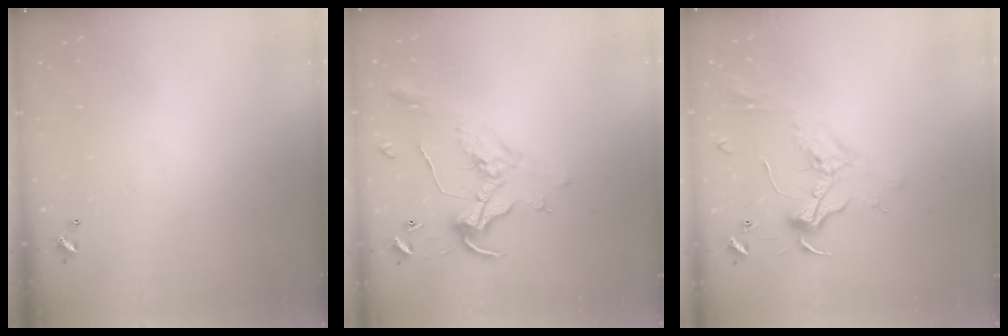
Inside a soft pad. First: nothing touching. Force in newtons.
{"total": 0.8, "press": 0.5, "slide": 0.6}
{"total": 2.4, "press": 2.3, "slide": 0.8}